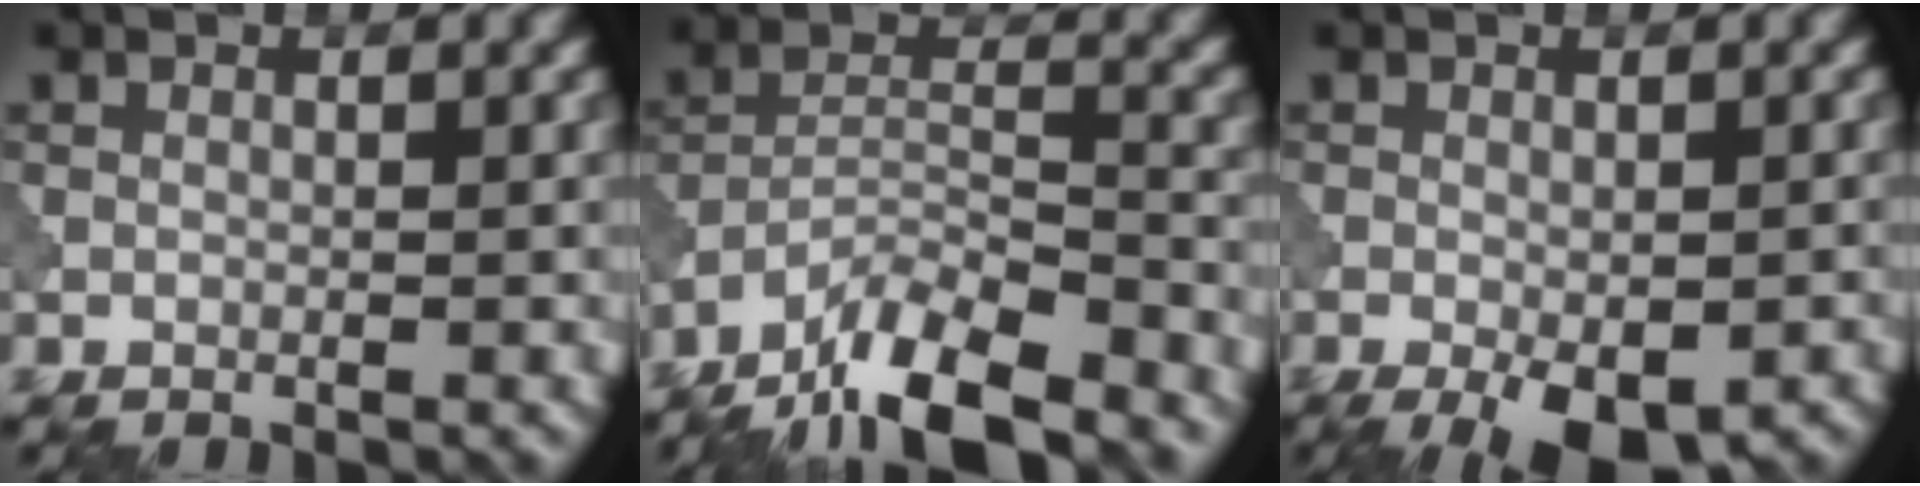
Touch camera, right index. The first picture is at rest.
{"total": 9.8, "force": [-7.9, 2.3, 5.3], "torque": [-0.088, 0.007, -0.148]}
{"total": 6.4, "force": [-3.2, 2.7, 4.8], "torque": [-0.070, -0.014, -0.037]}